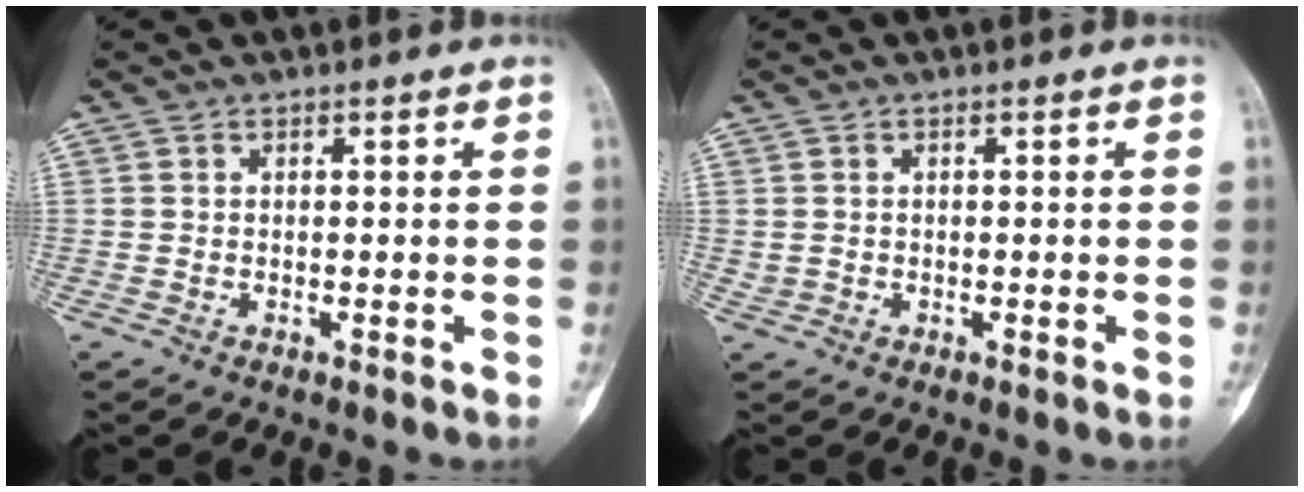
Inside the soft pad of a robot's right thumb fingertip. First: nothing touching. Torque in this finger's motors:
{"motor_torque": [0.50, -0.16, 0.03, -0.24, 0.09]}